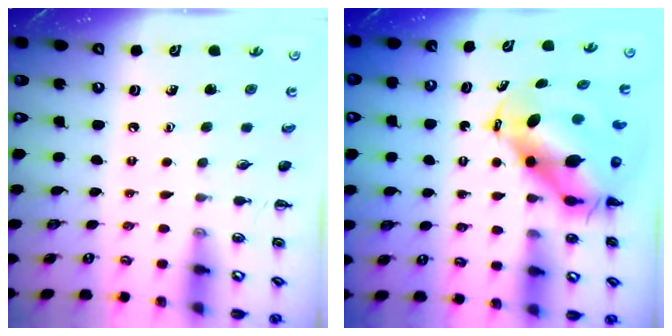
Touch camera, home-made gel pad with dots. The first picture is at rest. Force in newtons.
{"total": 8.8, "press": 8.5, "slide": 2.2}